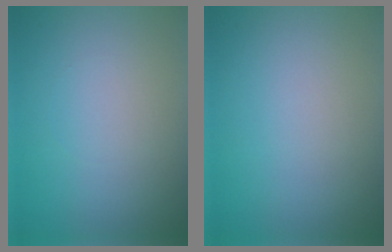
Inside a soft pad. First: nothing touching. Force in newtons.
{"total": 0.0}